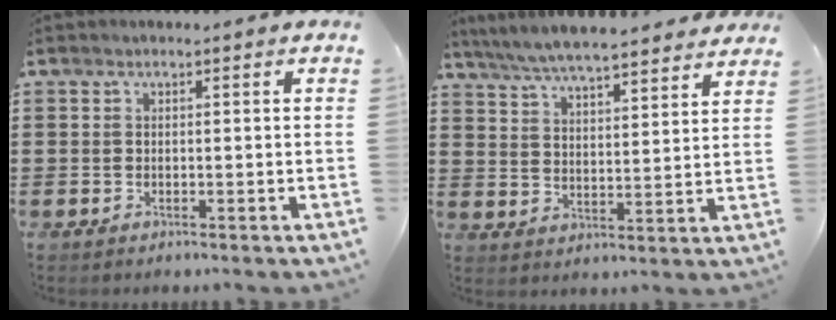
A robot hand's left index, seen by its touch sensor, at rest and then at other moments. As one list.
[{"total": 6.2, "force": [6.0, 0.3, 1.7], "torque": [-0.059, -0.030, 0.106]}]